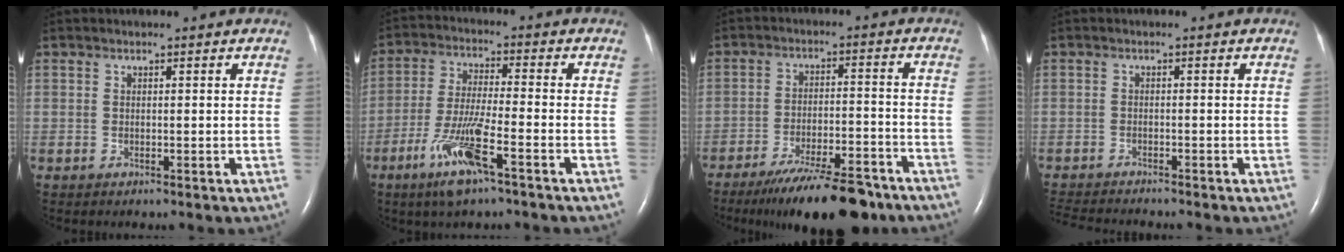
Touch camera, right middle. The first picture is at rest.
{"total": 9.7, "force": [-5.2, 0.6, 8.2], "torque": [-0.171, -0.015, -0.098]}
{"total": 15.1, "force": [-12.1, 2.9, 8.6], "torque": [-0.117, -0.009, -0.187]}
{"total": 7.0, "force": [-6.5, 0.4, 2.4], "torque": [-0.041, -0.019, -0.106]}